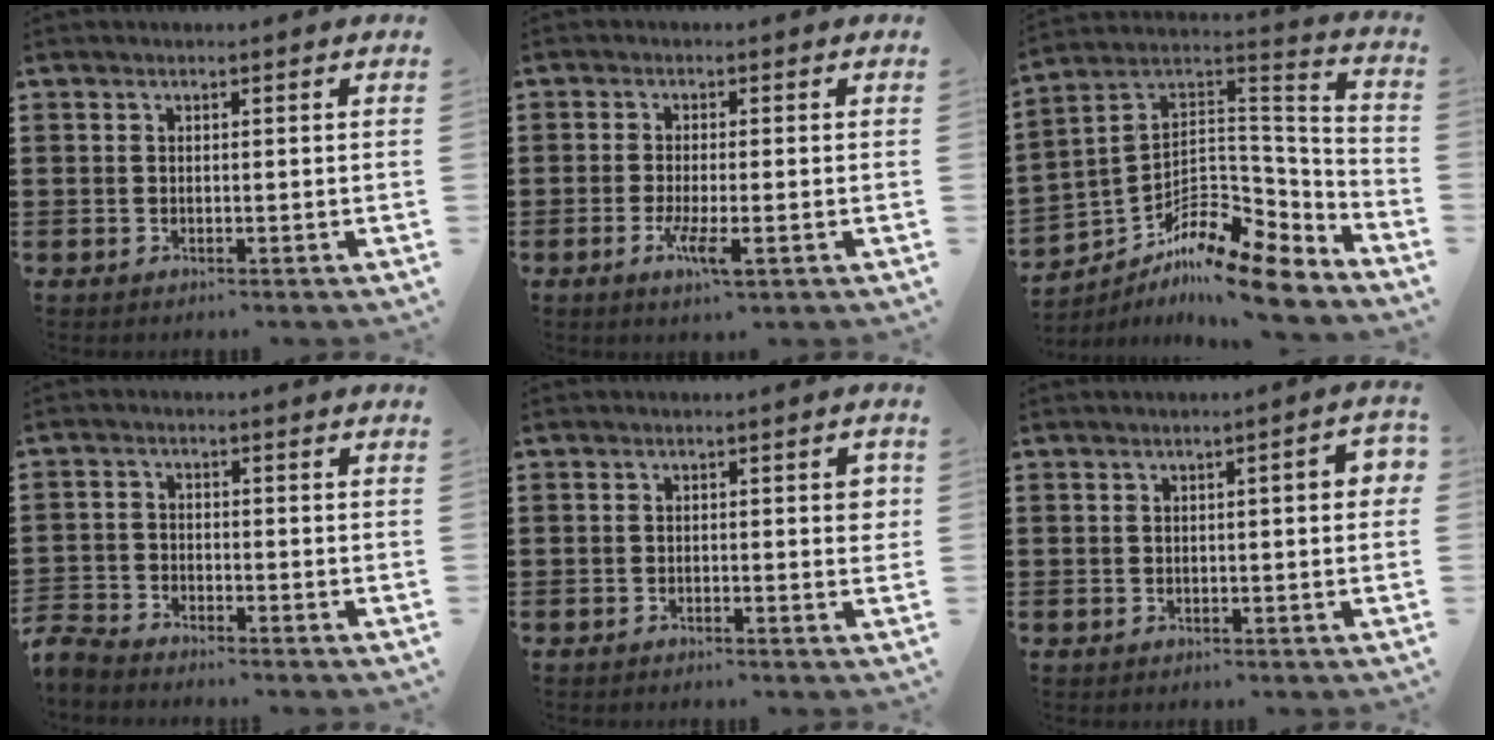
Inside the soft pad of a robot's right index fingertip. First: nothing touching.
{"total": 4.3, "force": [-1.8, 0.7, 3.8], "torque": [-0.083, -0.017, -0.034]}
{"total": 10.4, "force": [-7.8, 3.7, 5.8], "torque": [-0.109, 0.008, -0.152]}
{"total": 3.5, "force": [-3.4, 0.2, -0.1], "torque": [-0.019, -0.008, -0.078]}
{"total": 2.2, "force": [-0.6, 0.4, 2.1], "torque": [-0.027, -0.005, -0.014]}
{"total": 2.6, "force": [0.0, 0.4, 2.6], "torque": [-0.035, -0.001, -0.002]}